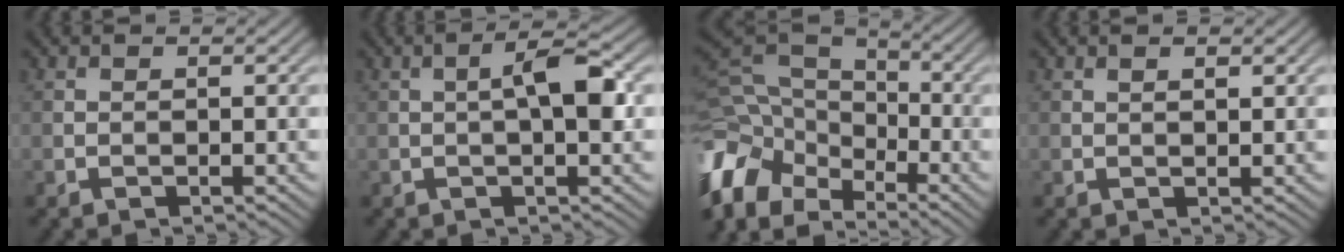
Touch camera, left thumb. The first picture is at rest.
{"total": 4.7, "force": [0.3, 1.1, 4.6], "torque": [-0.077, 0.012, 0.002]}
{"total": 13.2, "force": [-6.2, 9.1, 7.3], "torque": [-0.219, -0.013, -0.126]}
{"total": 1.3, "force": [0.8, 0.4, 1.0], "torque": [-0.014, -0.002, 0.017]}